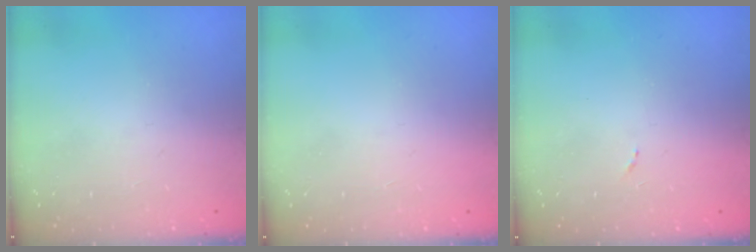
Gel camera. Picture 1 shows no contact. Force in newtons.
{"total": 1.5, "press": 1.5, "slide": 0.1}
{"total": 4.2, "press": 4.1, "slide": 0.7}